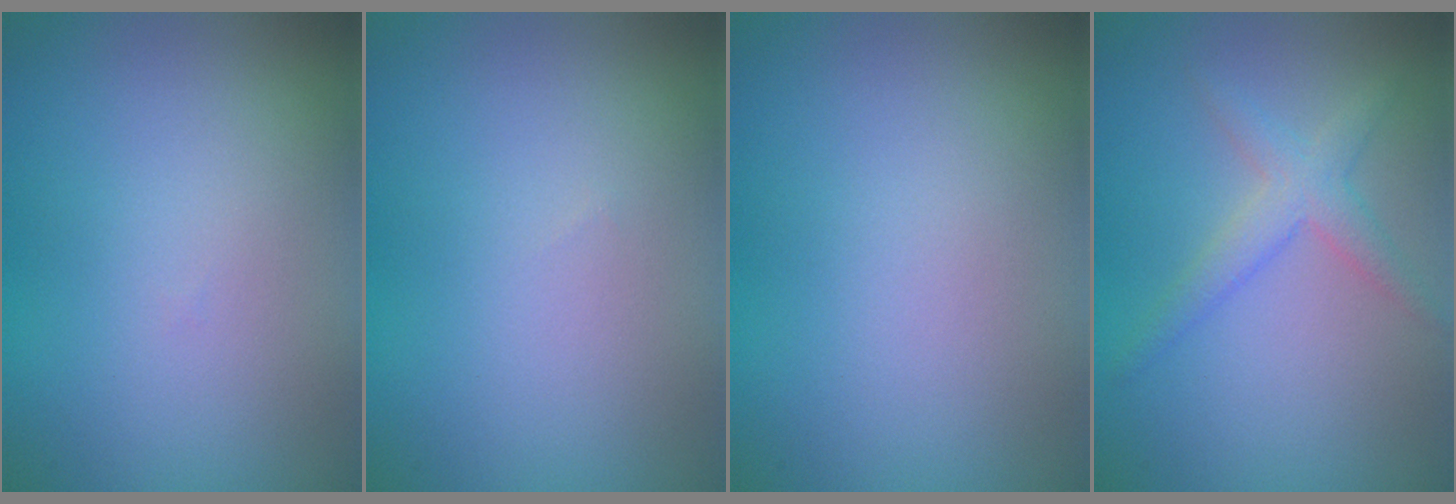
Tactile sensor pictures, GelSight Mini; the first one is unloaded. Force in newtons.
{"total": 0.0}
{"total": 0.0}
{"total": 1.9, "press": 1.9, "slide": 0.1}